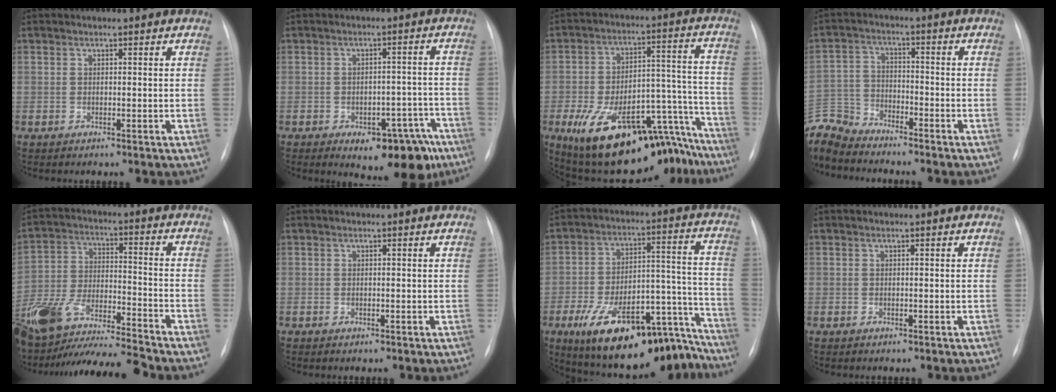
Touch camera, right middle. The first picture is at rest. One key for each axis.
{"total": 11.0, "fx": -7.0, "fy": 4.7, "fz": 7.0, "tx": -0.061, "ty": 0.028, "tz": -0.086}
{"total": 23.9, "fx": -17.5, "fy": 9.2, "fz": 13.5, "tx": -0.137, "ty": 0.053, "tz": -0.250}
{"total": 8.5, "fx": -8.3, "fy": 1.7, "fz": 0.3, "tx": -0.018, "ty": 0.006, "tz": -0.171}
{"total": 19.3, "fx": -17.1, "fy": 1.7, "fz": 8.8, "tx": -0.205, "ty": -0.006, "tz": -0.302}
{"total": 0.0}
{"total": 22.3, "fx": -17.1, "fy": 7.8, "fz": 12.0, "tx": -0.132, "ty": 0.059, "tz": -0.258}
{"total": 0.0}